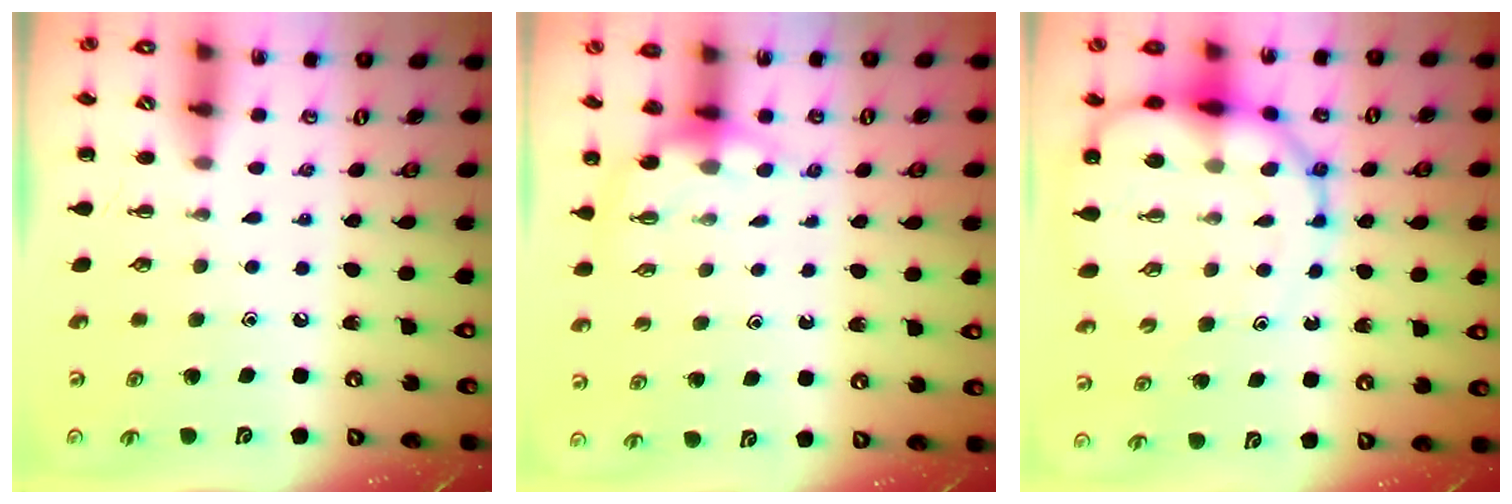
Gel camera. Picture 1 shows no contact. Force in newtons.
{"total": 3.8, "press": 3.8, "slide": 0.3}
{"total": 13.3, "press": 12.8, "slide": 3.7}